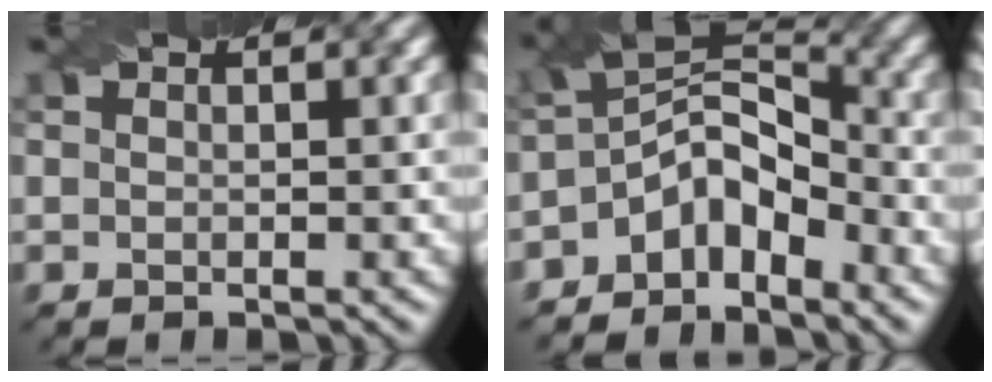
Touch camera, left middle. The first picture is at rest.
{"total": 6.1, "force": [-3.5, 3.4, 3.6], "torque": [-0.045, 0.009, -0.078]}